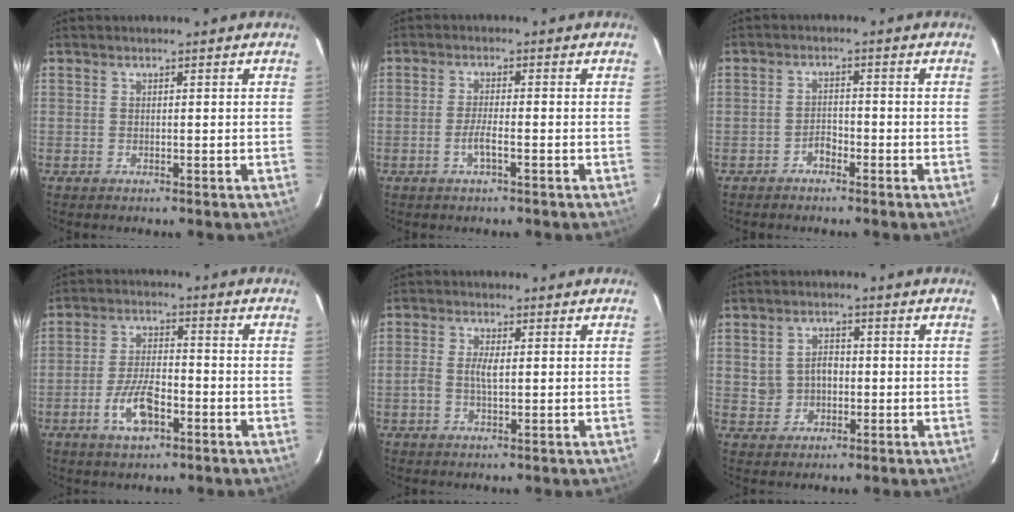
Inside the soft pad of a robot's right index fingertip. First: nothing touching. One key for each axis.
{"total": 3.0, "fx": -1.5, "fy": 0.2, "fz": 2.5, "tx": -0.055, "ty": 0.000, "tz": -0.029}
{"total": 2.1, "fx": -1.8, "fy": 1.0, "fz": 0.7, "tx": -0.015, "ty": 0.004, "tz": -0.028}
{"total": 8.2, "fx": -3.9, "fy": 3.4, "fz": 6.4, "tx": -0.135, "ty": 0.000, "tz": -0.069}
{"total": 2.9, "fx": -0.2, "fy": 1.1, "fz": 2.7, "tx": -0.059, "ty": 0.005, "tz": -0.007}
{"total": 4.3, "fx": -0.2, "fy": 3.7, "fz": 2.0, "tx": -0.039, "ty": 0.013, "tz": 0.004}